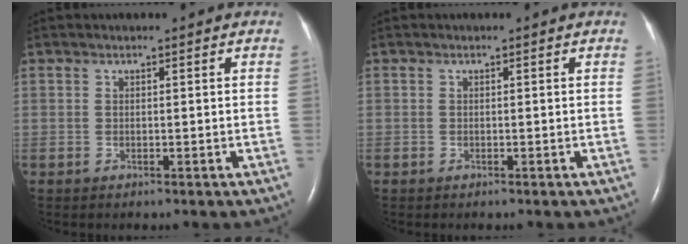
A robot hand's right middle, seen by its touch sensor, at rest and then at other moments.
{"total": 0.0}